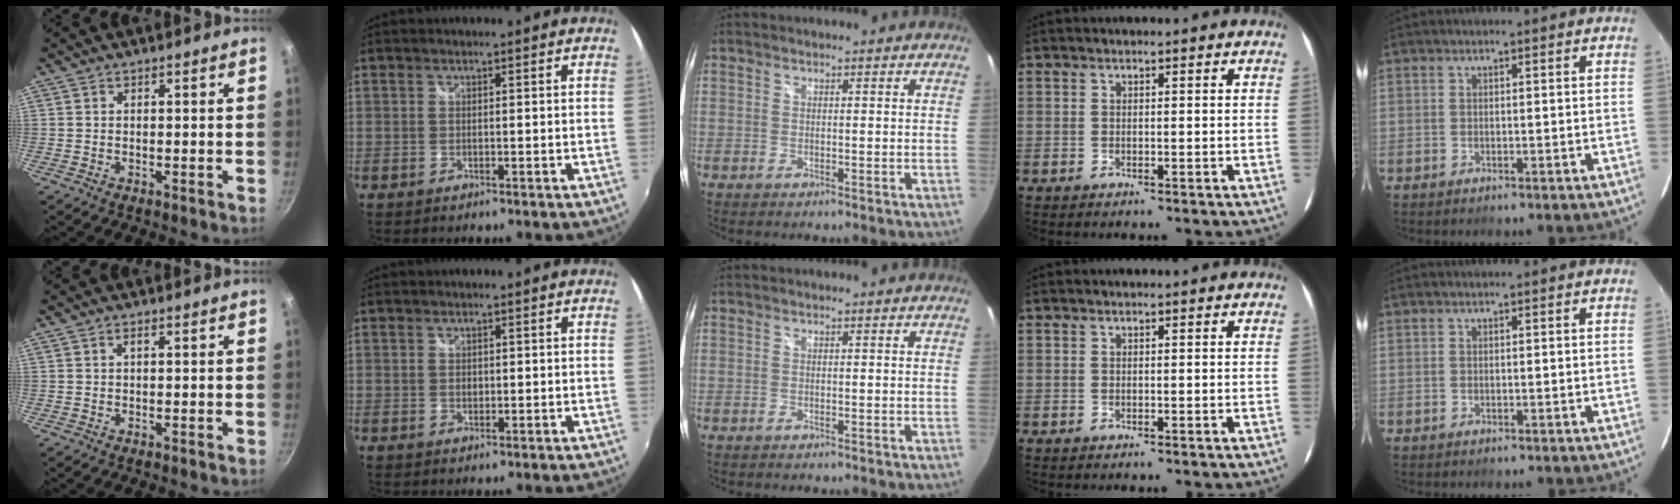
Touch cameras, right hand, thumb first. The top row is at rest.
{"thumb": {"total": 0.7, "force": [0.1, 0.2, 0.6], "torque": [-0.011, 0.004, 0.003]}, "index": {"total": 0.9, "force": [0.2, 0.8, 0.5], "torque": [-0.007, 0.001, 0.002]}}